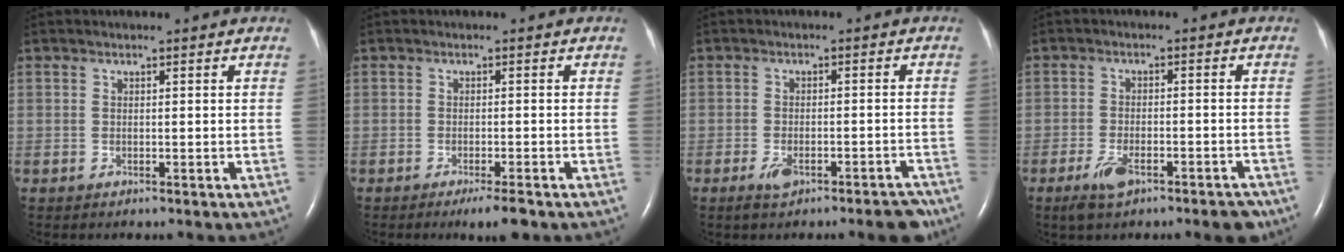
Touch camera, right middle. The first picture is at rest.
{"total": 3.2, "force": [-2.2, 0.2, 2.3], "torque": [-0.037, -0.008, -0.033]}
{"total": 5.5, "force": [-3.9, 1.3, 3.6], "torque": [-0.050, 0.005, -0.054]}
{"total": 7.0, "force": [-4.6, 2.1, 4.7], "torque": [-0.077, -0.005, -0.072]}